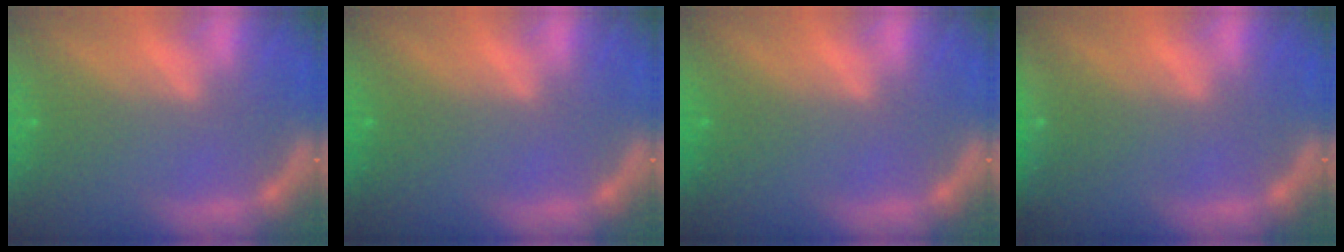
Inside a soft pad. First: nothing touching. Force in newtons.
{"total": 0.0}
{"total": 0.0}
{"total": 3.0}